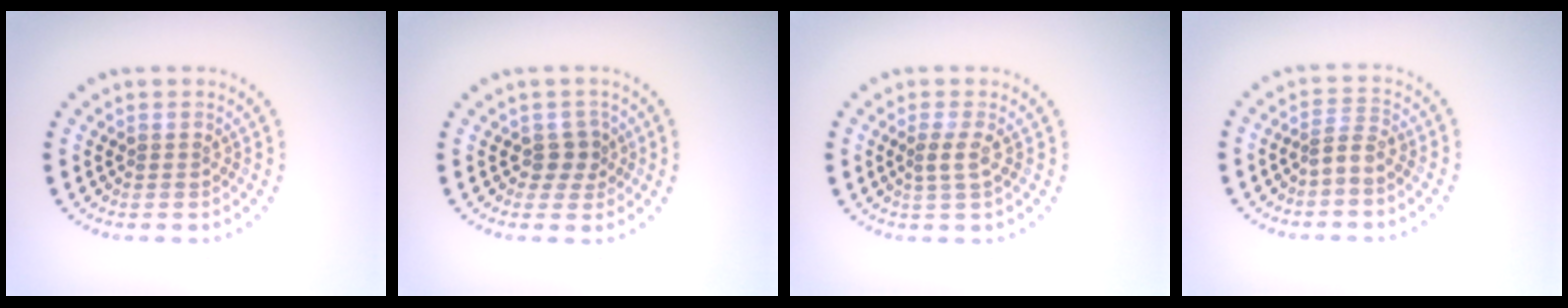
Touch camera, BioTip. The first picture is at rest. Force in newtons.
{"total": 1.7, "press": 1.3, "slide": 1.1}
{"total": 1.6, "press": 1.3, "slide": 1.0}
{"total": 1.7, "press": 1.1, "slide": 1.3}